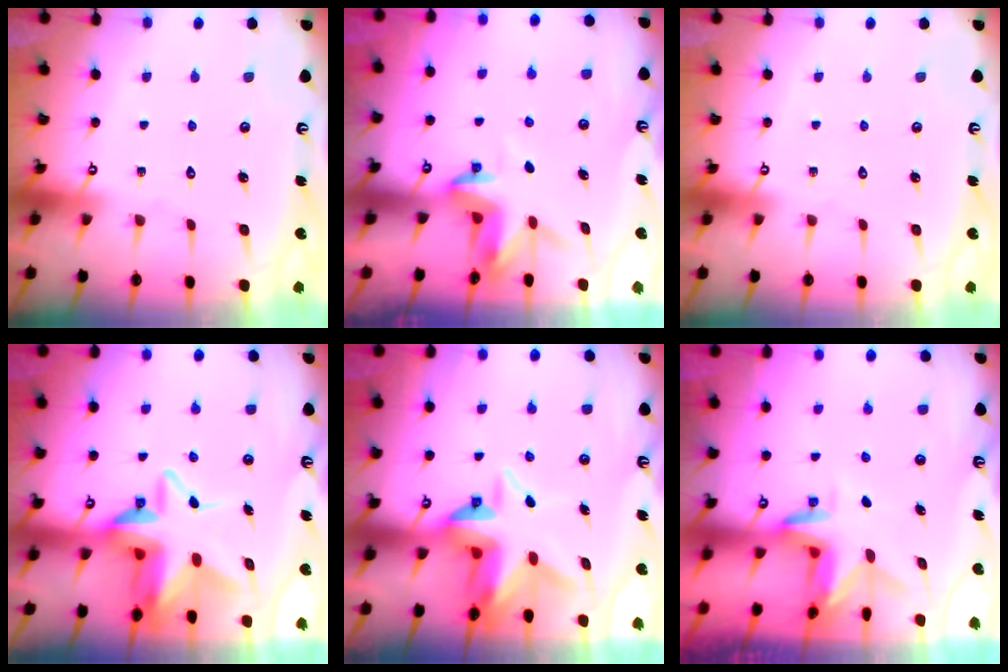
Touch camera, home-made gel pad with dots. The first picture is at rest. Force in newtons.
{"total": 3.9, "press": 3.9, "slide": 0.3}
{"total": 0.0}
{"total": 11.4, "press": 11.3, "slide": 1.6}
{"total": 6.9, "press": 6.7, "slide": 1.5}
{"total": 2.9, "press": 2.9, "slide": 0.2}